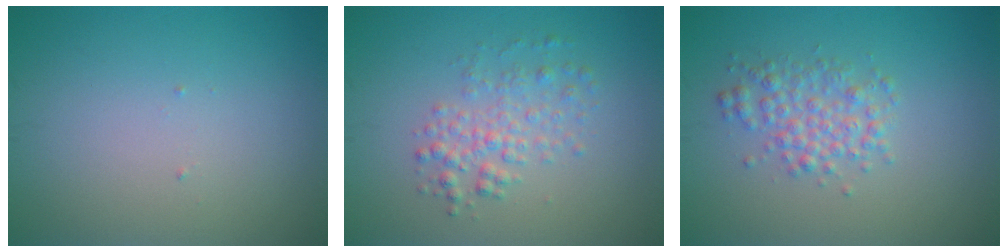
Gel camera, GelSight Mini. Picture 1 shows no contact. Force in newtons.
{"total": 2.7, "press": 2.7, "slide": 0.0}
{"total": 2.8, "press": 2.8, "slide": 0.0}